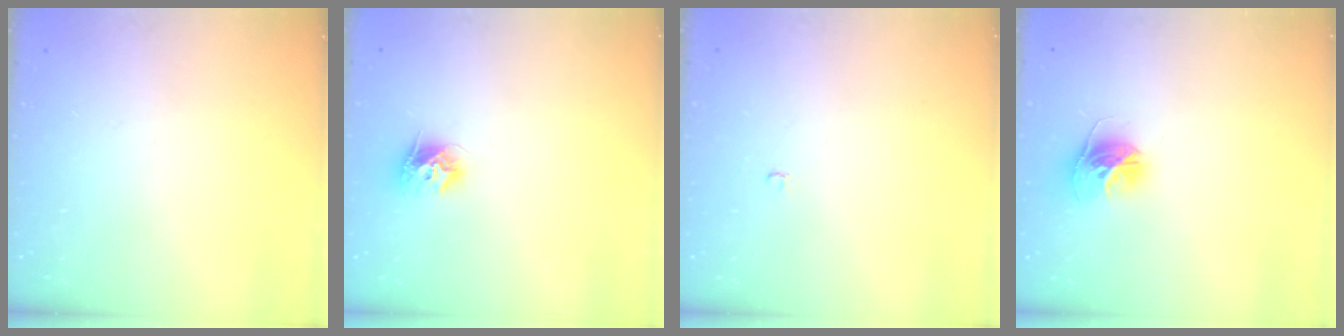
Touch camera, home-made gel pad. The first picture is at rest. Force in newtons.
{"total": 9.1, "press": 9.1, "slide": 0.3}
{"total": 2.1, "press": 2.1, "slide": 0.2}
{"total": 11.2, "press": 11.2, "slide": 1.1}